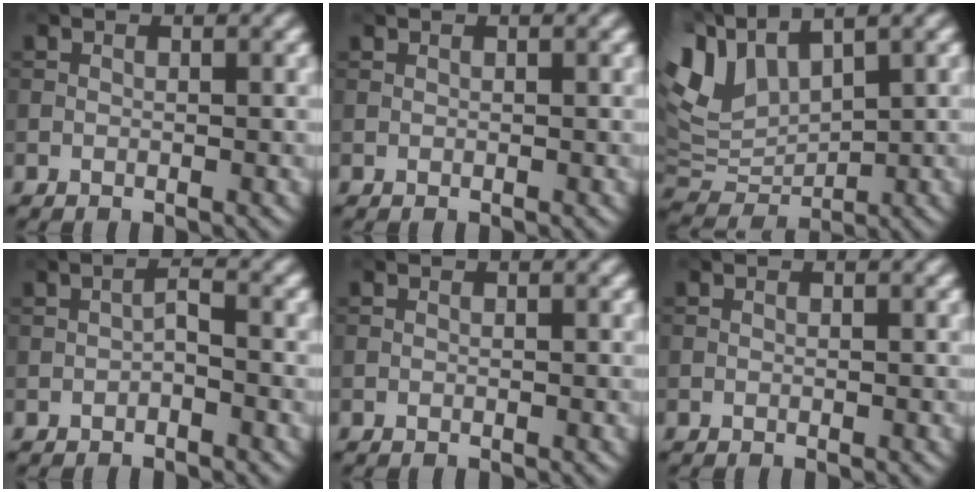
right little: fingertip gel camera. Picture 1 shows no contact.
{"total": 0.0}
{"total": 6.1, "force": [3.5, 3.2, 3.8], "torque": [-0.087, 0.010, 0.065]}
{"total": 1.3, "force": [-0.5, 0.5, 1.1], "torque": [-0.020, 0.006, -0.011]}
{"total": 0.0}
{"total": 0.0}